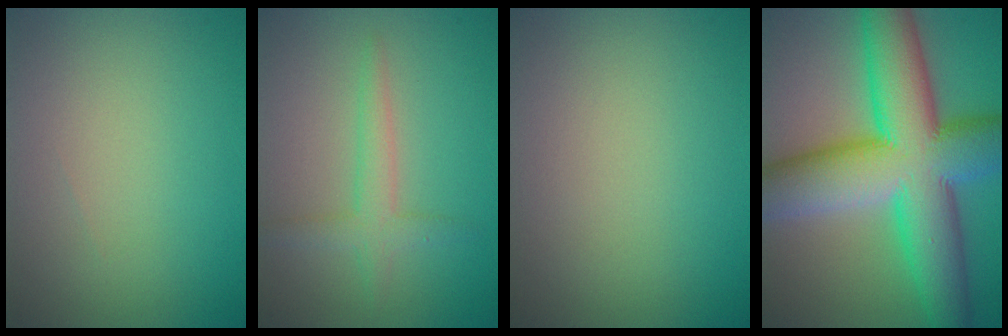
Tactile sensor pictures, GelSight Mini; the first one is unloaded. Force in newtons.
{"total": 2.4, "press": 2.4, "slide": 0.1}
{"total": 0.0}
{"total": 14.8, "press": 14.8, "slide": 0.1}